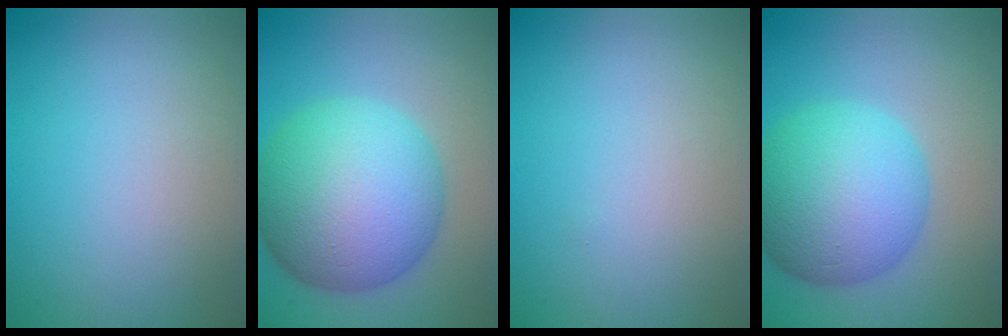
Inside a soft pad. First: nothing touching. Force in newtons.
{"total": 12.4, "press": 12.4, "slide": 0.1}
{"total": 0.0}
{"total": 9.7, "press": 9.7, "slide": 0.2}